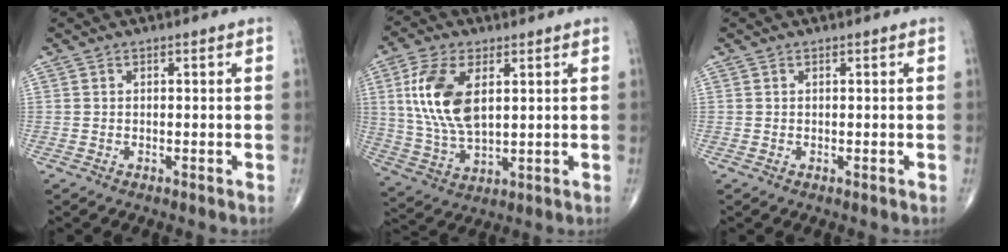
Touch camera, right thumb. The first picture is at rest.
{"total": 13.7, "force": [3.6, 7.1, 11.1], "torque": [-0.225, -0.012, 0.077]}
{"total": 0.0}